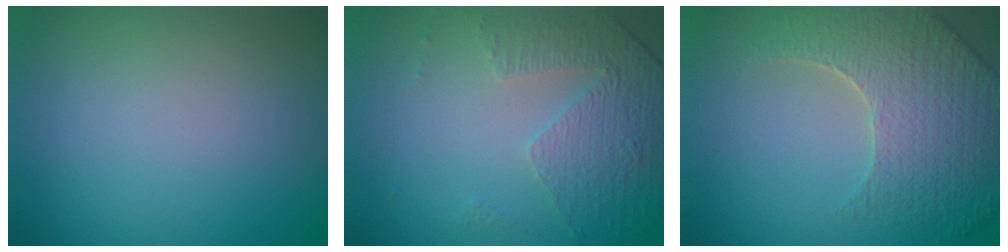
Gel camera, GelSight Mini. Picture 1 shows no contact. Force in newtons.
{"total": 4.8, "press": 3.2, "slide": 3.5}
{"total": 6.8, "press": 5.4, "slide": 4.1}